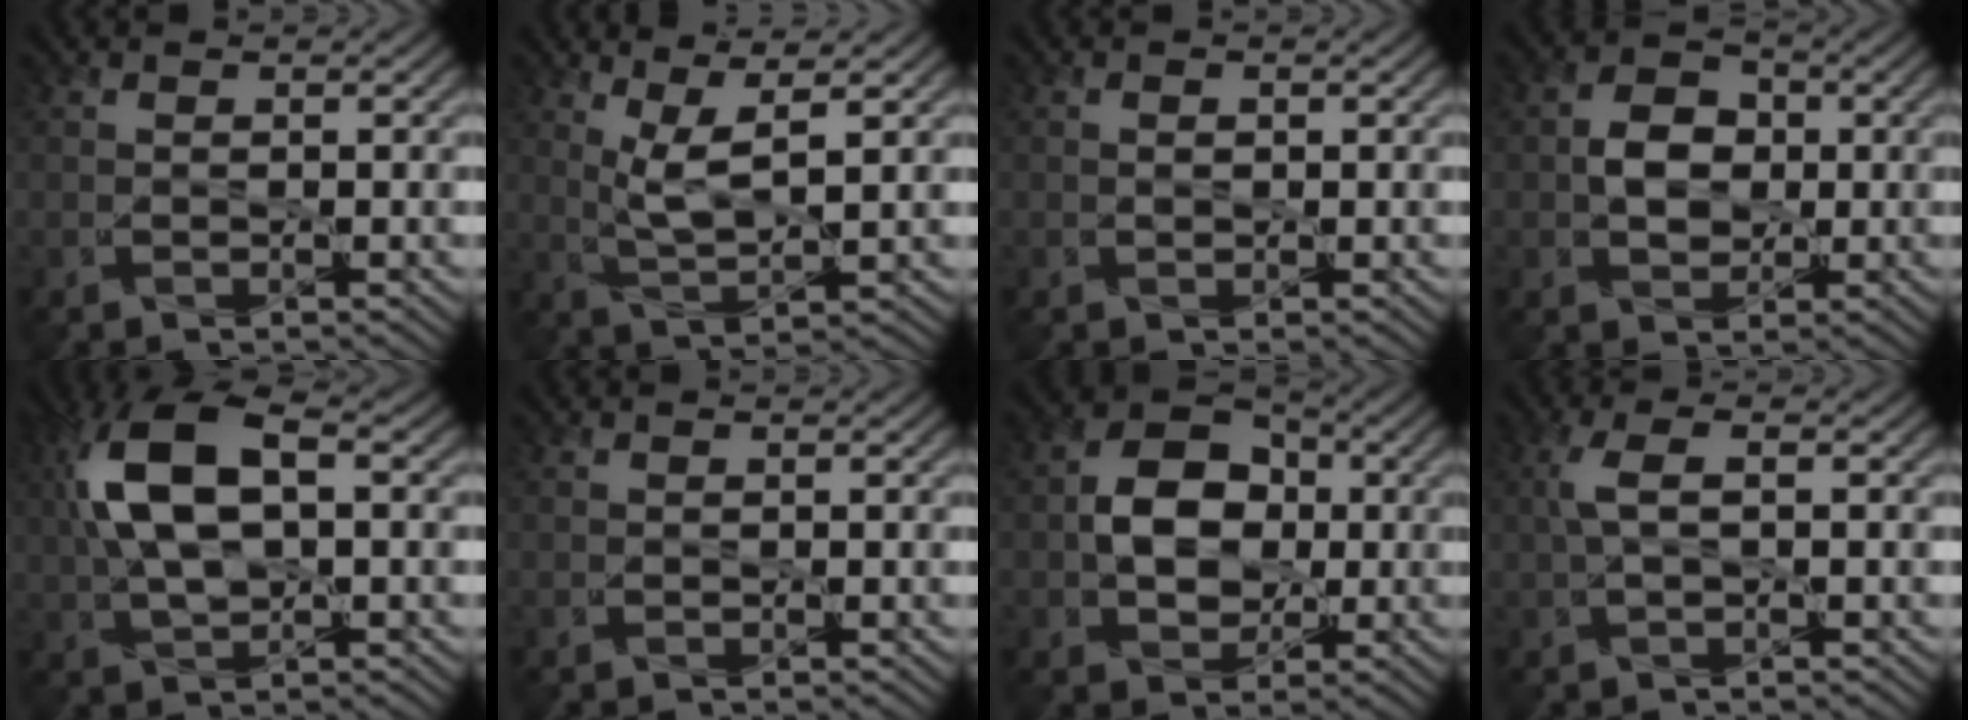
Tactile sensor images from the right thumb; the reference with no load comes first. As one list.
[{"total": 4.8, "force": [2.1, 1.1, 4.2], "torque": [-0.096, -0.002, 0.051]}, {"total": 0.5, "force": [0.1, 0.4, 0.3], "torque": [-0.004, -0.002, 0.002]}, {"total": 4.3, "force": [-0.1, 3.5, 2.4], "torque": [-0.047, 0.002, -0.009]}, {"total": 11.6, "force": [2.0, 5.8, 9.9], "torque": [-0.226, 0.014, 0.037]}, {"total": 0.0}, {"total": 7.0, "force": [-0.2, 5.6, 4.2], "torque": [-0.072, 0.008, -0.013]}, {"total": 3.0, "force": [0.4, 0.8, 2.8], "torque": [-0.066, 0.009, 0.006]}]